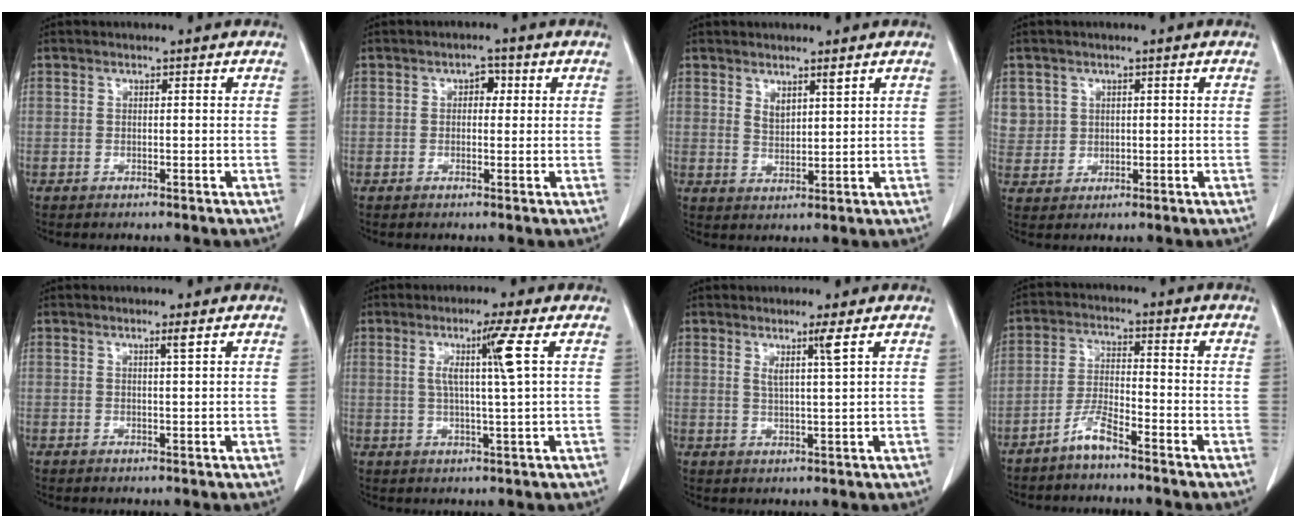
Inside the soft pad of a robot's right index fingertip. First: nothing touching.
{"total": 2.1, "force": [0.5, 1.4, 1.5], "torque": [-0.016, 0.008, 0.004]}
{"total": 2.9, "force": [2.0, 0.7, 1.9], "torque": [-0.039, -0.007, 0.043]}
{"total": 4.3, "force": [1.6, 4.0, -0.1], "torque": [0.014, 0.005, 0.038]}
{"total": 1.2, "force": [0.7, -0.3, 1.0], "torque": [-0.022, -0.004, 0.014]}
{"total": 6.0, "force": [1.6, -1.4, 5.6], "torque": [-0.104, -0.003, 0.031]}
{"total": 3.0, "force": [1.6, -0.8, 2.4], "torque": [-0.048, -0.010, 0.034]}
{"total": 4.5, "force": [-3.6, 0.4, 2.5], "torque": [-0.057, -0.001, -0.074]}